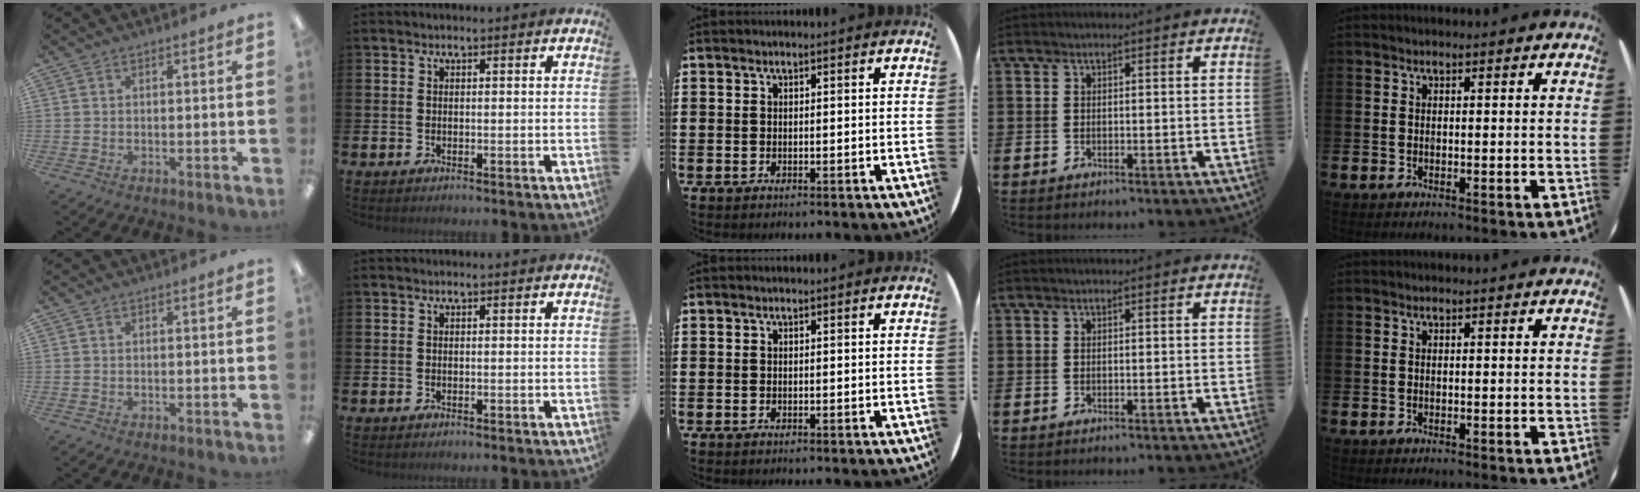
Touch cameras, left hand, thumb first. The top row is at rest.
{}